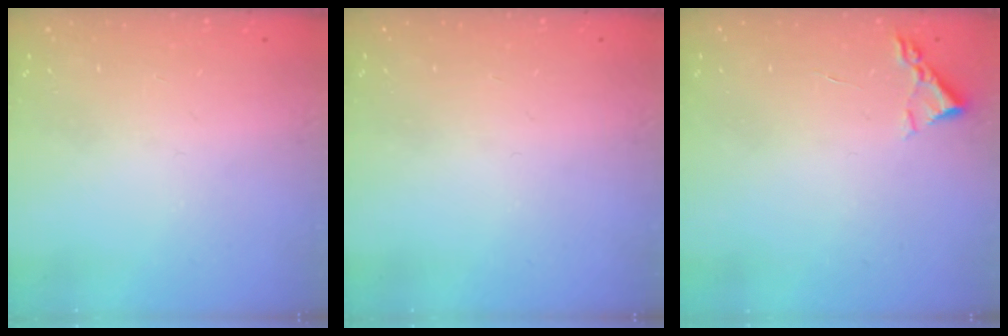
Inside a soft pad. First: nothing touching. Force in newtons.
{"total": 0.0}
{"total": 2.2, "press": 2.2, "slide": 0.3}